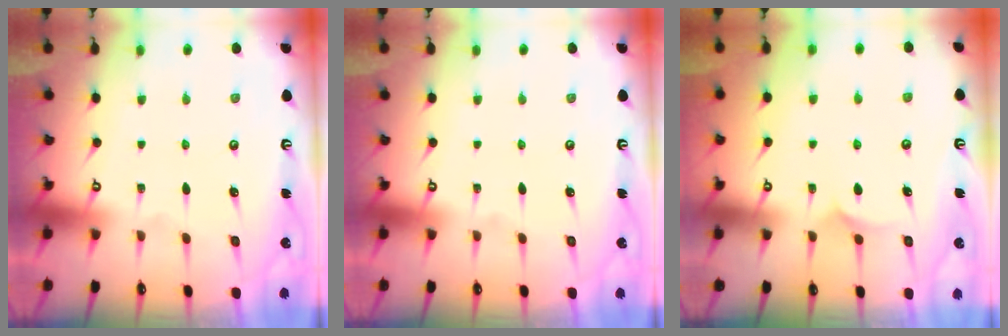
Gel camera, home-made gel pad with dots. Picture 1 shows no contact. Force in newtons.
{"total": 0.0}
{"total": 5.7, "press": 5.7, "slide": 0.4}